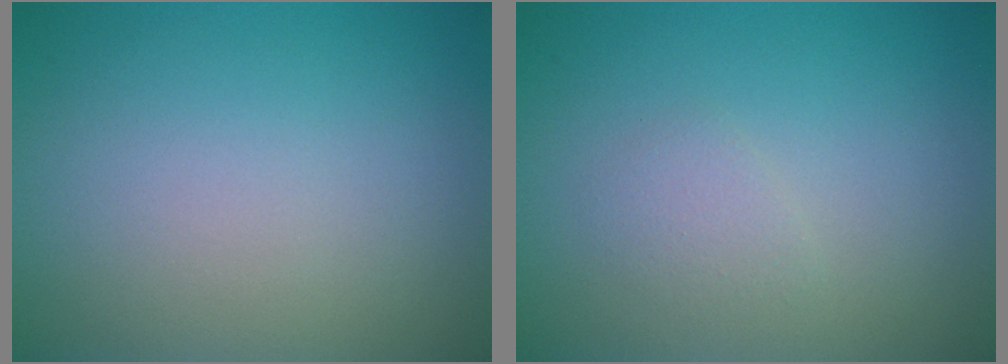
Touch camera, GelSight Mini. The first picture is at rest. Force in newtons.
{"total": 1.1, "press": 1.1, "slide": 0.0}